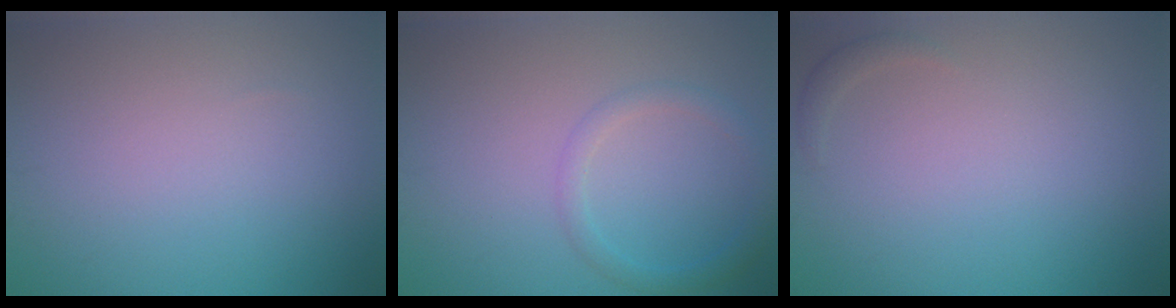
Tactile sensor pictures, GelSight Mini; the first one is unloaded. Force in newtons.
{"total": 1.9, "press": 1.9, "slide": 0.2}
{"total": 0.7, "press": 0.7, "slide": 0.1}